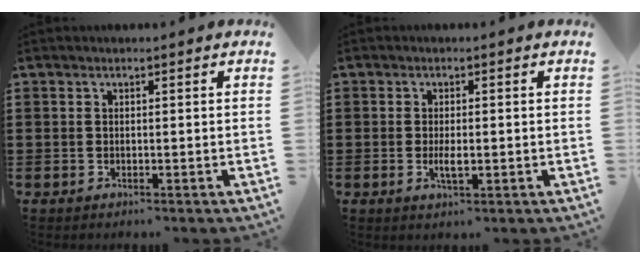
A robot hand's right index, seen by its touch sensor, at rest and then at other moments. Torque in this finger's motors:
{"motor_torque": [0.31, 0.30, 0.16, 0.03]}